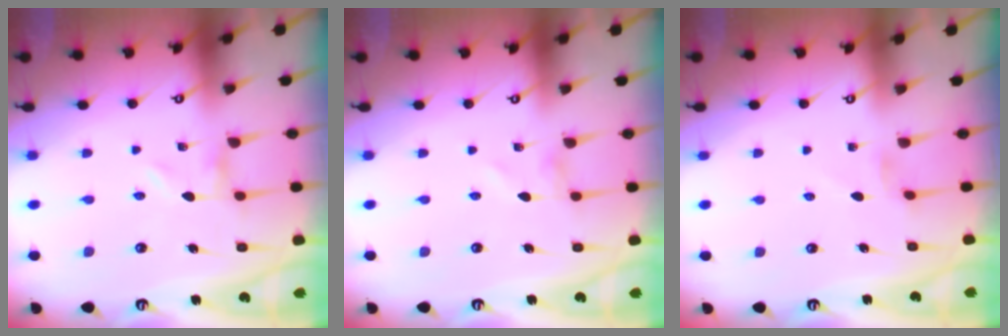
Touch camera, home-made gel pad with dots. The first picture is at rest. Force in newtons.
{"total": 1.0, "press": 1.0, "slide": 0.1}
{"total": 0.5, "press": 0.4, "slide": 0.3}